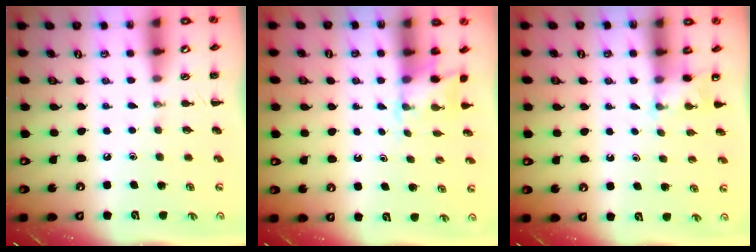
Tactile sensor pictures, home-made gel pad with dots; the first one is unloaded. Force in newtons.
{"total": 2.6, "press": 2.5, "slide": 0.6}
{"total": 2.0, "press": 1.9, "slide": 0.6}